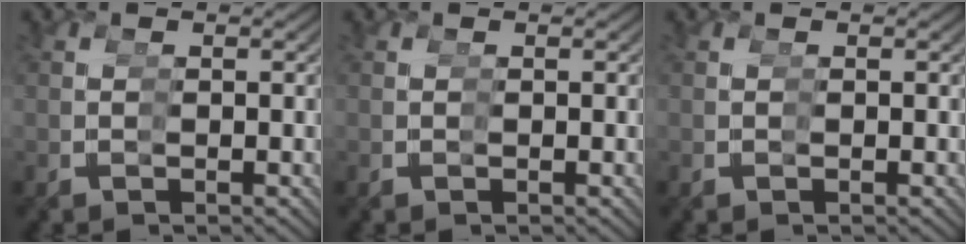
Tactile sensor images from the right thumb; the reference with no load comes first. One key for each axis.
{"total": 0.0}
{"total": 0.0}